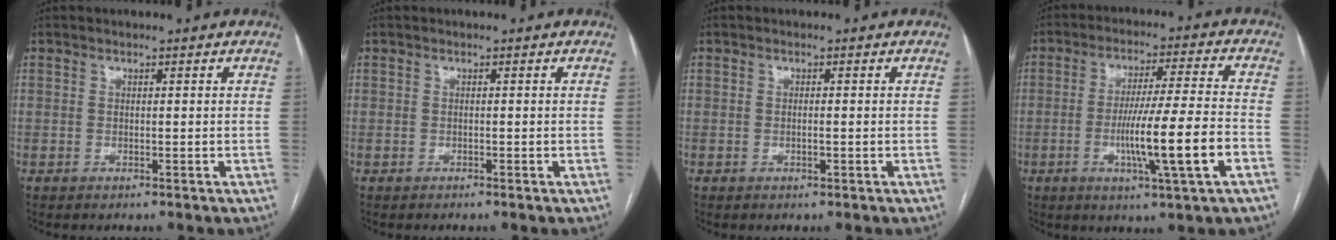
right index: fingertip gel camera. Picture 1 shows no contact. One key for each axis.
{"total": 0.0}
{"total": 0.9, "fx": -0.3, "fy": 0.2, "fz": 0.8, "tx": -0.019, "ty": -0.002, "tz": -0.004}
{"total": 12.8, "fx": -3.9, "fy": -0.6, "fz": 12.2, "tx": -0.214, "ty": -0.008, "tz": -0.068}